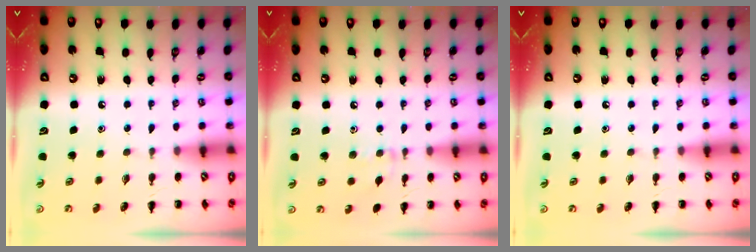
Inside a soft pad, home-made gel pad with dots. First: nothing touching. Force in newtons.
{"total": 3.8, "press": 3.5, "slide": 1.4}
{"total": 0.0}